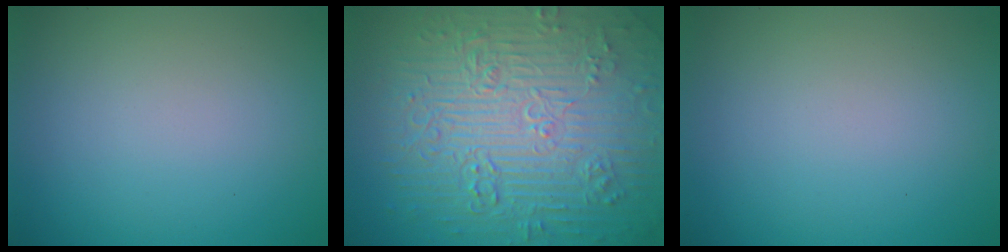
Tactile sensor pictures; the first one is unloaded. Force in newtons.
{"total": 11.7, "press": 7.7, "slide": 8.8}
{"total": 0.0}